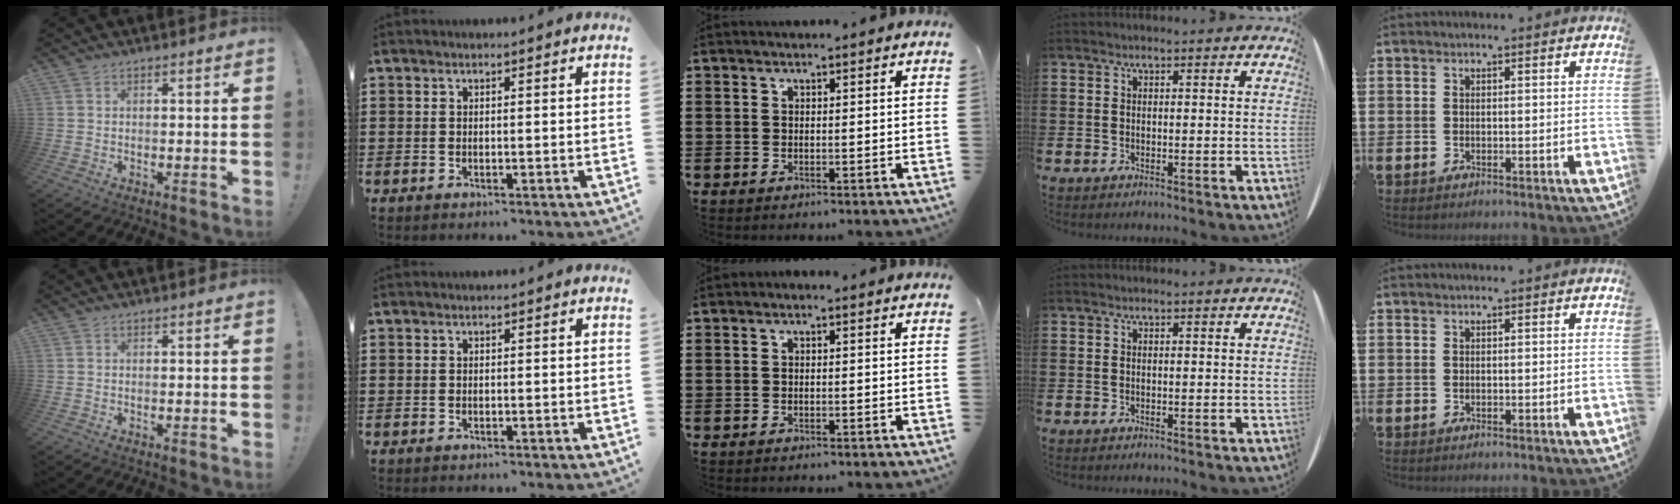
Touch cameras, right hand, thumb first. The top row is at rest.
{}